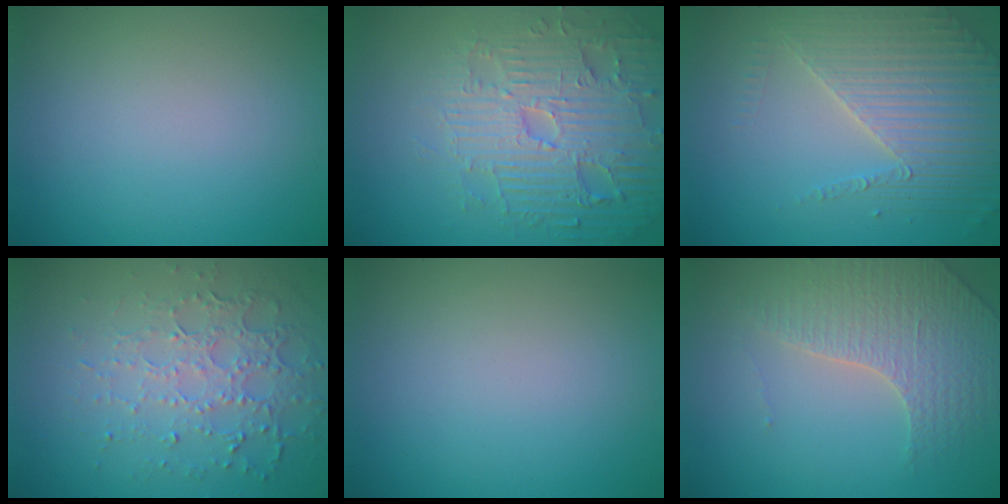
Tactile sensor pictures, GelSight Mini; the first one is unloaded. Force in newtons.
{"total": 5.4, "press": 5.3, "slide": 1.3}
{"total": 4.2, "press": 3.9, "slide": 1.4}
{"total": 4.9, "press": 3.4, "slide": 3.5}
{"total": 0.0}
{"total": 3.6, "press": 3.4, "slide": 1.0}